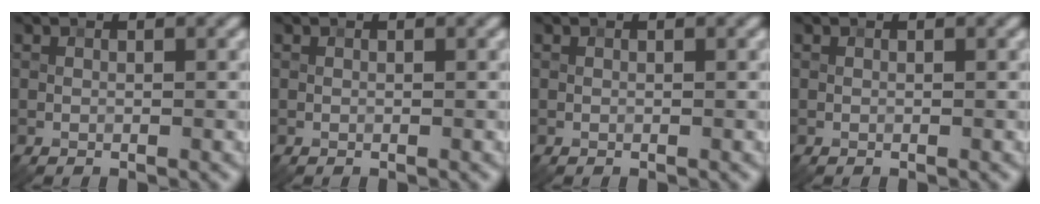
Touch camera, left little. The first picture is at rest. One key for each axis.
{"total": 0.0}
{"total": 0.0}
{"total": 0.0}